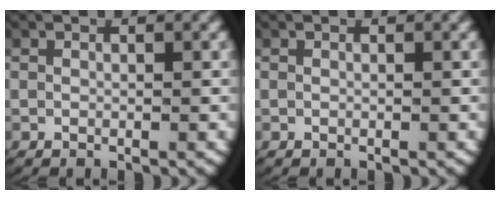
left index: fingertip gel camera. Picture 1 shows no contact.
{"total": 0.0}